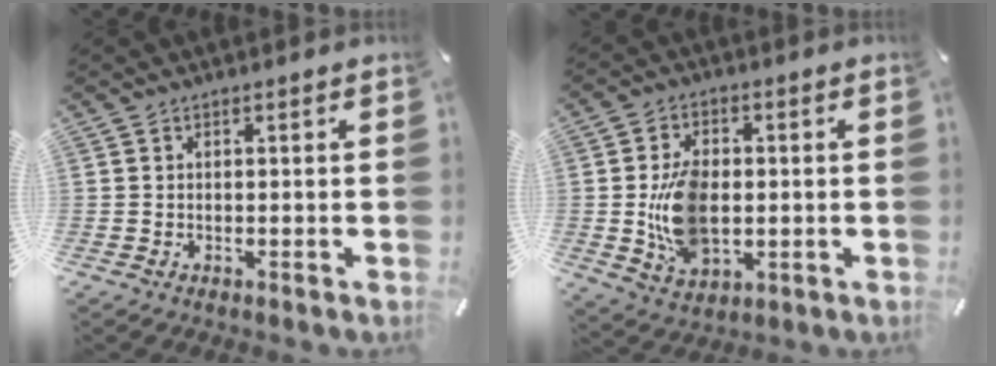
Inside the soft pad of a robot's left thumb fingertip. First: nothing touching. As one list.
[{"total": 12.6, "force": [-0.8, 8.6, 9.2], "torque": [-0.188, 0.001, -0.011]}]